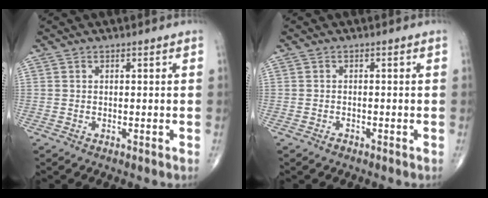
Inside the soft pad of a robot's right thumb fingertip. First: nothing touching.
{"total": 0.8, "force": [-0.7, 0.5, 0.3], "torque": [-0.004, 0.003, -0.012]}